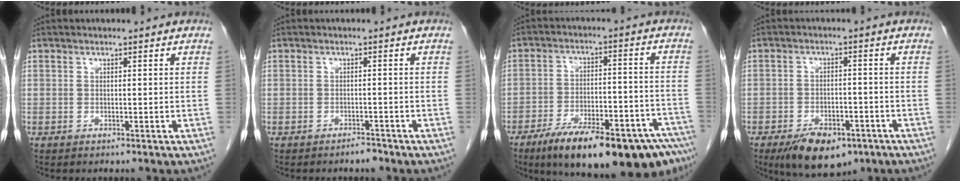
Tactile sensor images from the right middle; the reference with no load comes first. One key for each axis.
{"total": 1.4, "fx": -1.3, "fy": 0.3, "fz": 0.6, "tx": -0.012, "ty": -0.002, "tz": -0.016}
{"total": 23.1, "fx": -16.4, "fy": 4.8, "fz": 15.6, "tx": -0.172, "ty": 0.003, "tz": -0.237}
{"total": 9.7, "fx": -6.4, "fy": 4.4, "fz": 5.9, "tx": -0.093, "ty": -0.007, "tz": -0.095}